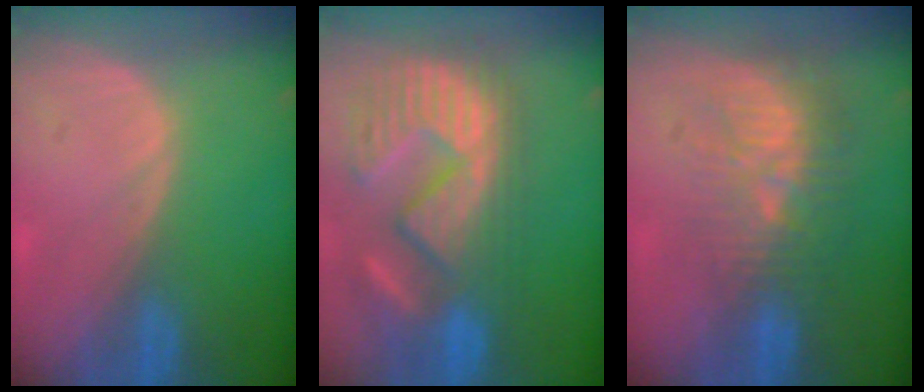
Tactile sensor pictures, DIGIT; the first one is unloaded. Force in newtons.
{"total": 13.2, "press": 12.1, "slide": 5.4}
{"total": 10.1, "press": 9.0, "slide": 4.8}